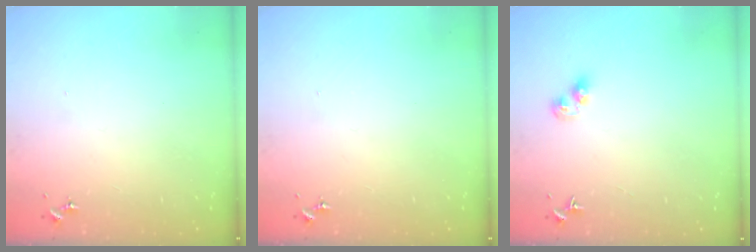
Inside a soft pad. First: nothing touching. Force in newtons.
{"total": 0.0}
{"total": 4.6, "press": 4.6, "slide": 0.2}